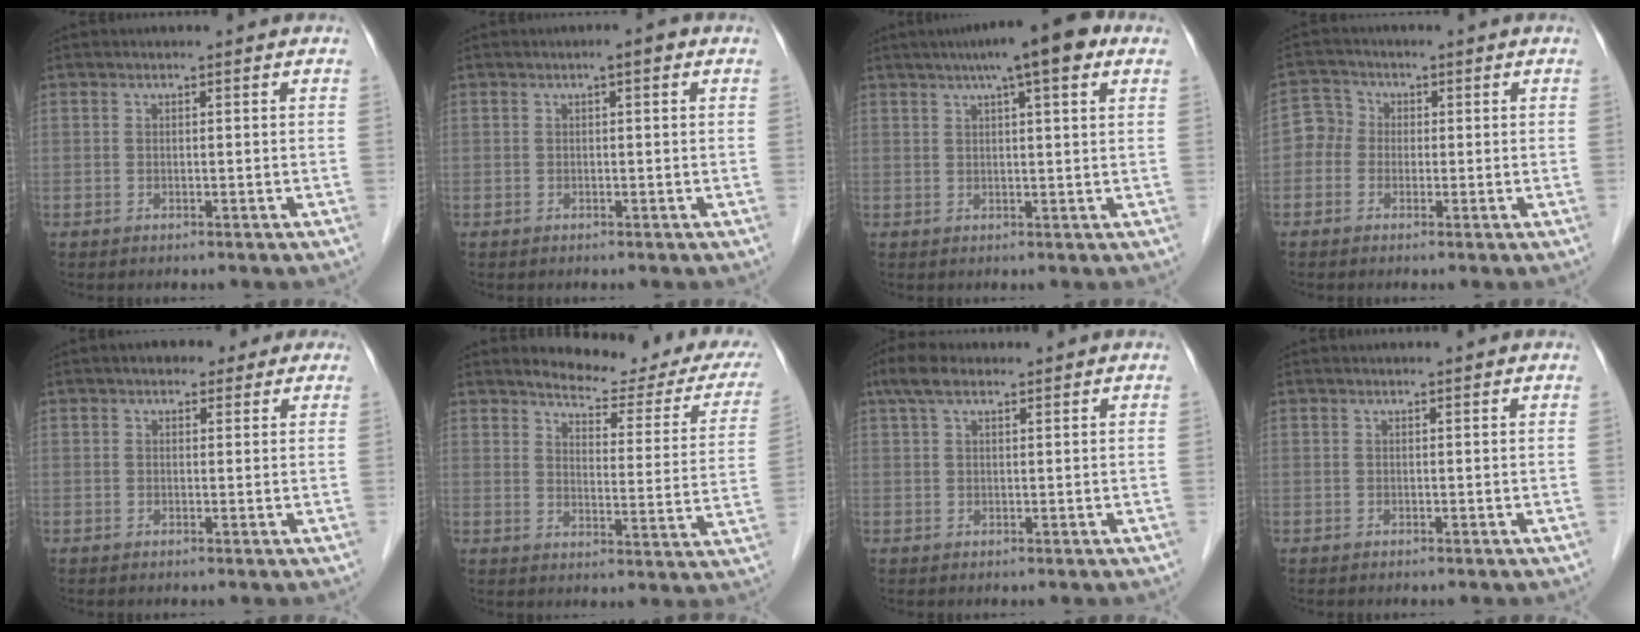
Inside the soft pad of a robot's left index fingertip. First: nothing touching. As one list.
[{"total": 1.4, "force": [0.5, 0.4, 1.2], "torque": [-0.017, 0.006, 0.004]}, {"total": 9.5, "force": [5.6, 1.2, 7.6], "torque": [-0.107, 0.032, 0.076]}, {"total": 3.0, "force": [-0.5, 2.8, 1.0], "torque": [-0.016, 0.014, -0.020]}, {"total": 4.3, "force": [2.9, 2.6, 1.8], "torque": [-0.012, 0.024, 0.037]}, {"total": 16.7, "force": [15.1, 3.0, 6.4], "torque": [-0.065, -0.054, 0.166]}, {"total": 4.2, "force": [2.9, 1.6, 2.6], "torque": [-0.064, 0.027, 0.057]}, {"total": 1.1, "force": [1.1, 0.2, 0.2], "torque": [-0.011, 0.014, 0.013]}]